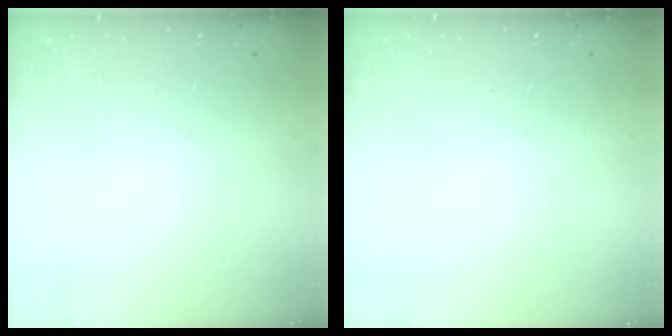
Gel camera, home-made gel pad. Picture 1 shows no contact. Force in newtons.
{"total": 0.0}